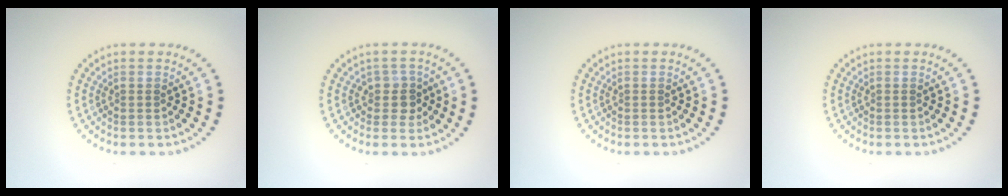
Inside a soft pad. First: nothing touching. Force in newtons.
{"total": 2.0, "press": 1.6, "slide": 1.1}
{"total": 0.0}
{"total": 0.0}